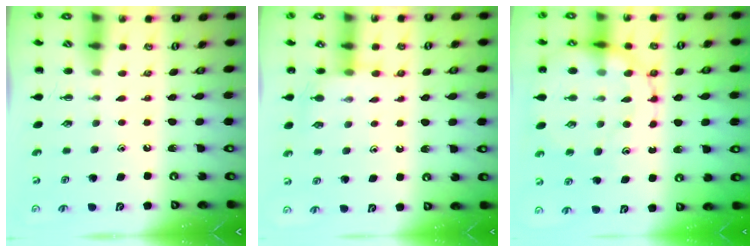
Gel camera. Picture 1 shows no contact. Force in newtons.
{"total": 5.7, "press": 5.6, "slide": 1.1}
{"total": 18.7, "press": 18.6, "slide": 1.5}